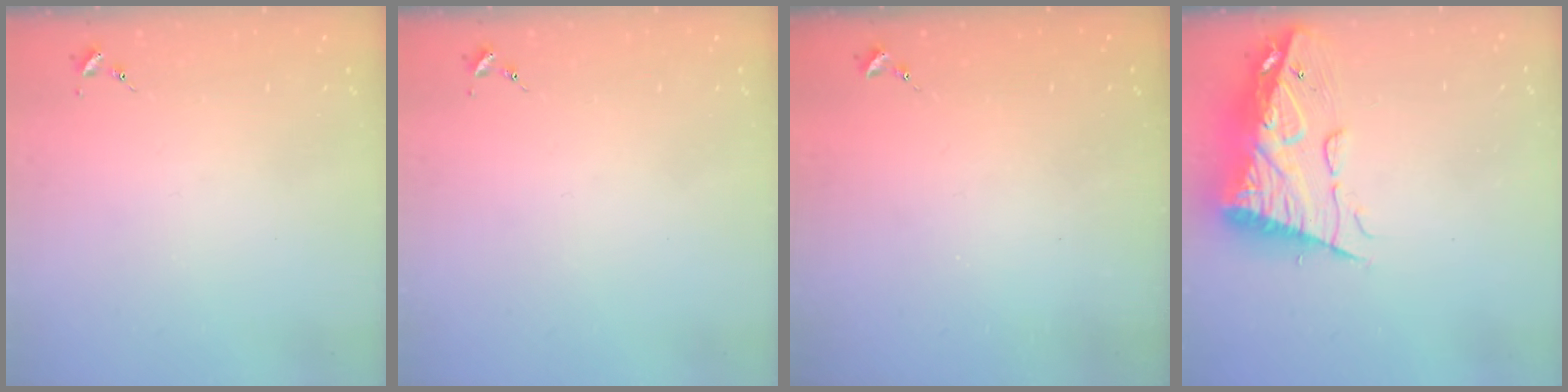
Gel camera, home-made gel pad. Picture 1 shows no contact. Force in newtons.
{"total": 0.0}
{"total": 0.0}
{"total": 14.9, "press": 14.8, "slide": 1.2}